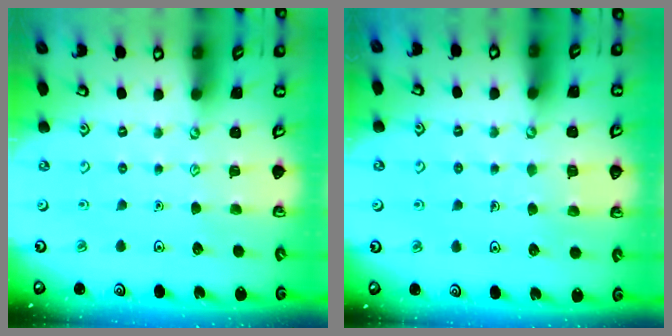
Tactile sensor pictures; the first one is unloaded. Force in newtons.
{"total": 3.6, "press": 3.6, "slide": 0.3}